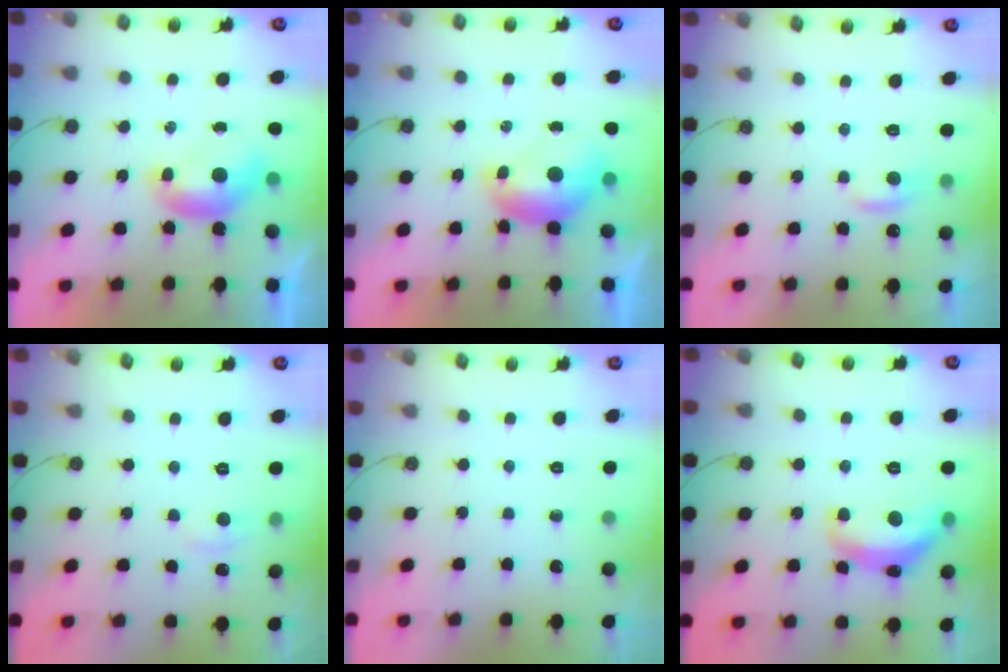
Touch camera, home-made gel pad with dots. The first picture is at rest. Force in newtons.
{"total": 1.2, "press": 1.1, "slide": 0.6}
{"total": 0.6, "press": 0.1, "slide": 0.6}
{"total": 2.5, "press": 2.5, "slide": 0.6}
{"total": 0.0}
{"total": 7.9, "press": 7.9, "slide": 0.9}